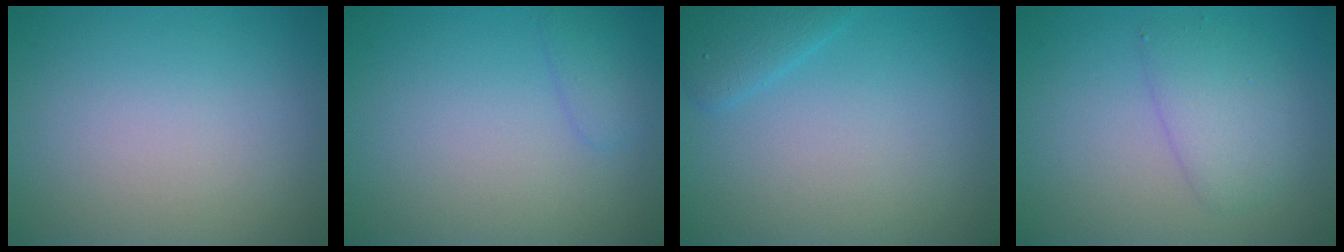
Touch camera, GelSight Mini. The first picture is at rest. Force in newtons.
{"total": 1.3, "press": 1.3, "slide": 0.1}
{"total": 1.9, "press": 1.9, "slide": 0.1}
{"total": 3.0, "press": 3.0, "slide": 0.1}